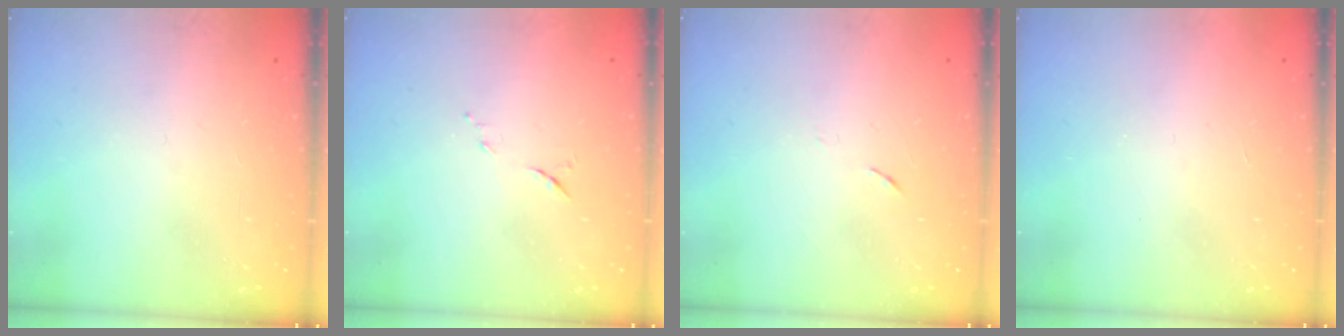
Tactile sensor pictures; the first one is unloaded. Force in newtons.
{"total": 5.5, "press": 5.4, "slide": 1.1}
{"total": 4.0, "press": 3.6, "slide": 1.7}
{"total": 1.7, "press": 1.6, "slide": 0.1}